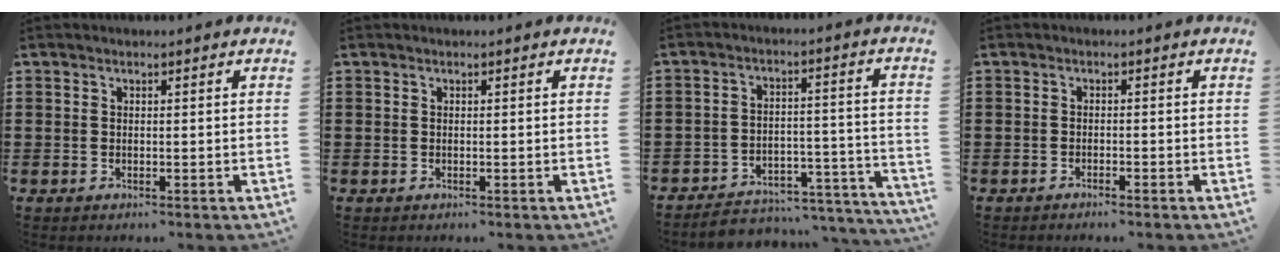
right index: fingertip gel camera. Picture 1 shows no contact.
{"total": 0.0}
{"total": 4.4, "force": [-4.1, 1.3, 1.0], "torque": [-0.020, 0.007, -0.085]}
{"total": 1.0, "force": [-1.0, -0.1, 0.2], "torque": [-0.006, -0.001, -0.019]}